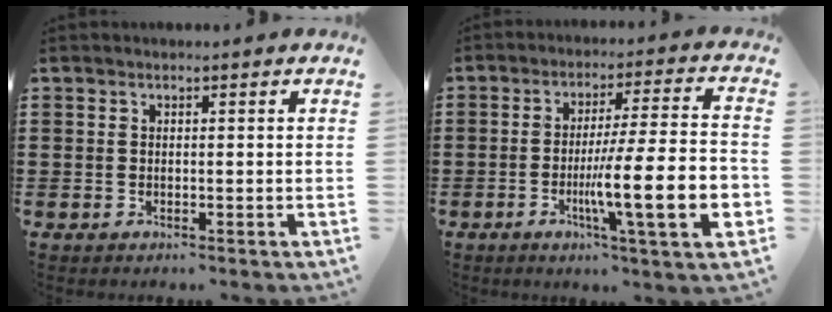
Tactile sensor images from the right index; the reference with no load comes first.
{"total": 14.6, "force": [-4.2, 1.9, 13.9], "torque": [-0.242, -0.011, -0.073]}